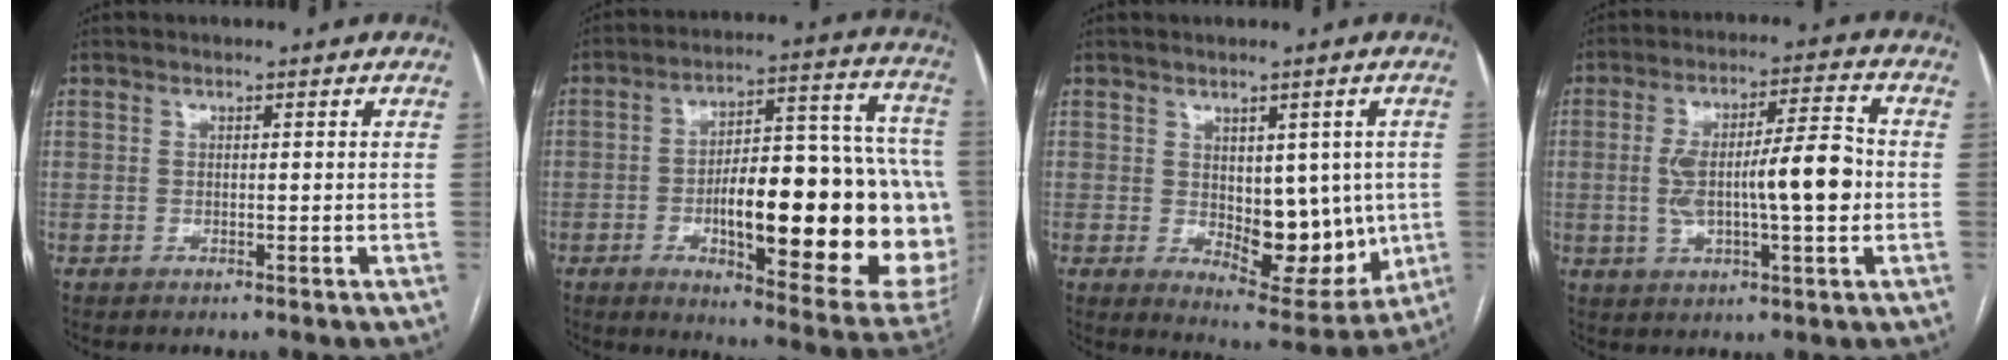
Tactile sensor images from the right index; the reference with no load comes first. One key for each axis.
{"total": 30.3, "fx": -4.8, "fy": 7.7, "fz": 28.9, "tx": -0.320, "ty": 0.025, "tz": -0.051}
{"total": 11.4, "fx": -0.4, "fy": 5.9, "fz": 9.8, "tx": -0.115, "ty": -0.007, "tz": 0.019}
{"total": 12.2, "fx": -0.6, "fy": 2.6, "fz": 11.9, "tx": -0.207, "ty": 0.022, "tz": -0.005}